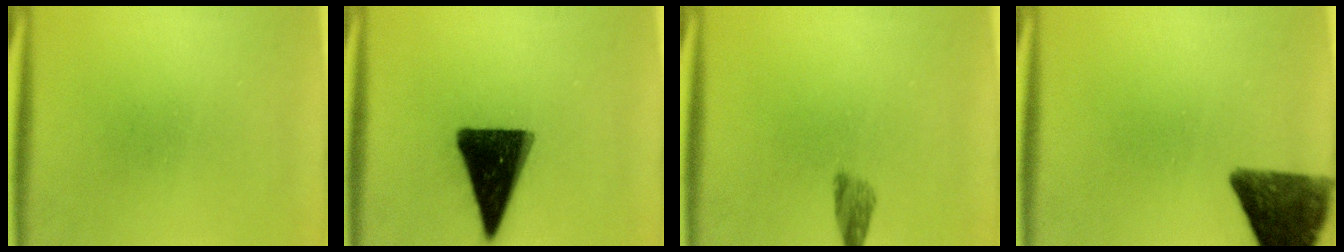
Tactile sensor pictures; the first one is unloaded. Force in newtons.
{"total": 16.1}
{"total": 2.1}
{"total": 11.4}